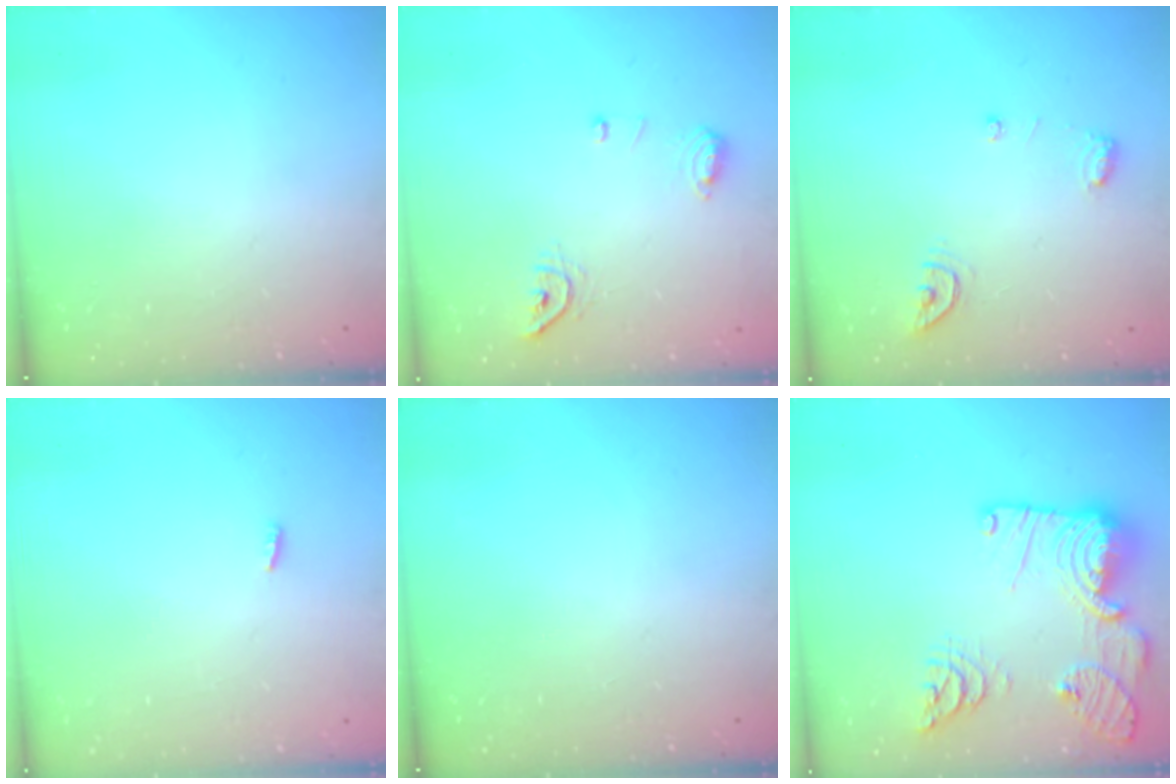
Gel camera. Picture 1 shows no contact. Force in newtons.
{"total": 7.9, "press": 7.8, "slide": 1.3}
{"total": 6.4, "press": 6.4, "slide": 0.6}
{"total": 2.3, "press": 2.1, "slide": 0.8}
{"total": 0.0}
{"total": 22.8, "press": 22.7, "slide": 2.3}